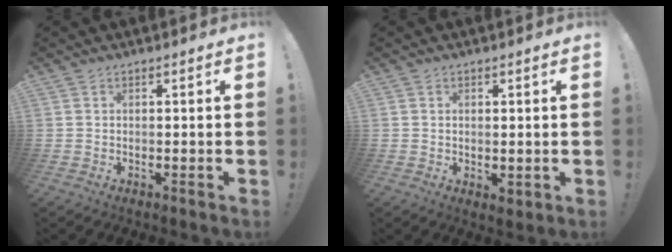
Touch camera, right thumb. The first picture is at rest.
{"total": 1.6, "force": [0.3, 1.0, 1.3], "torque": [-0.015, -0.001, 0.007]}